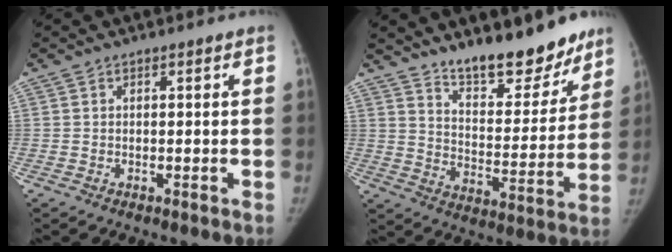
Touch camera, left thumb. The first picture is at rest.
{"total": 17.8, "force": [14.1, 6.4, 8.9], "torque": [-0.078, -0.103, 0.217]}